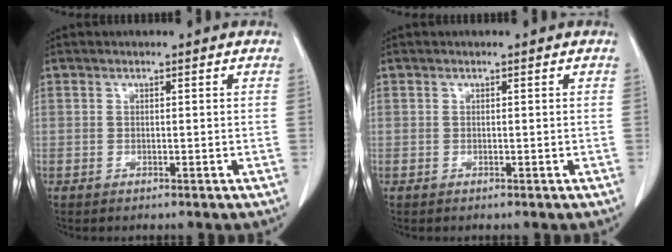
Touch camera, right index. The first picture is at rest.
{"total": 0.0}